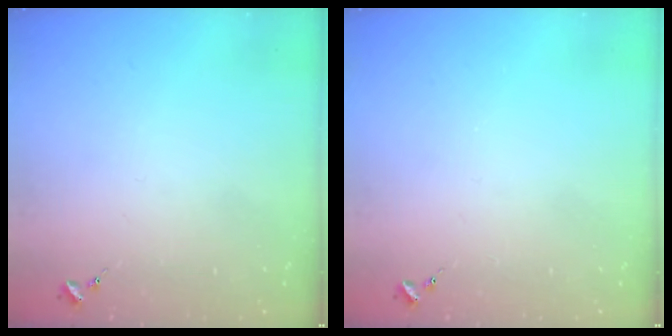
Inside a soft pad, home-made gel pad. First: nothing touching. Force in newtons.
{"total": 0.0}